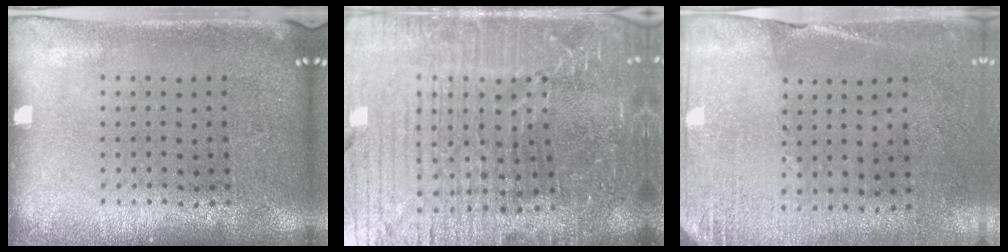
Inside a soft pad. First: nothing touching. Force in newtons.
{"total": 6.9, "press": 6.0, "slide": 3.4}
{"total": 2.6, "press": 2.3, "slide": 1.1}